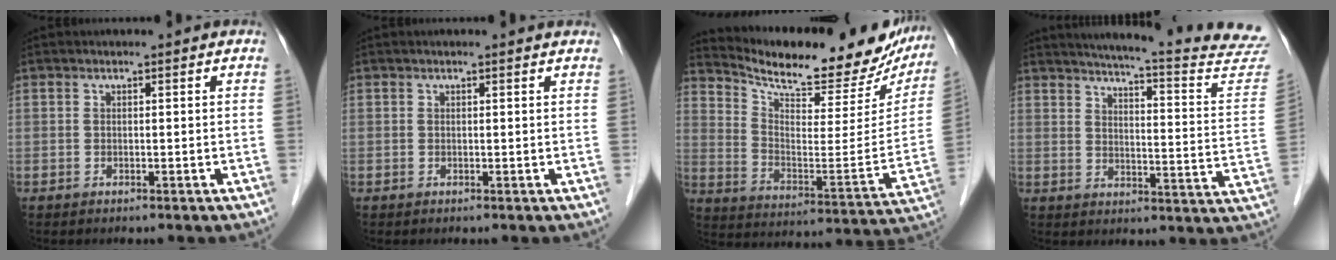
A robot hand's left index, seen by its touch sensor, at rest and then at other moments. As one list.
[{"total": 1.9, "force": [1.8, 0.1, 0.5], "torque": [-0.012, 0.009, 0.015]}, {"total": 24.9, "force": [22.3, 6.2, 8.9], "torque": [-0.141, -0.045, 0.302]}, {"total": 23.7, "force": [22.0, 0.7, 8.8], "torque": [-0.117, -0.095, 0.252]}]